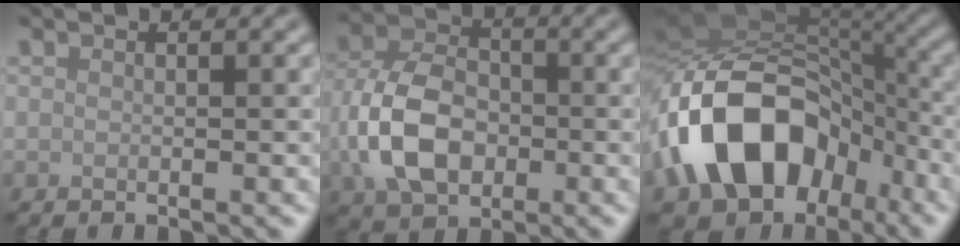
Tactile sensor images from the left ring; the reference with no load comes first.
{"total": 7.8, "force": [-1.7, 5.4, 5.4], "torque": [-0.117, 0.004, -0.042]}
{"total": 15.0, "force": [-5.8, 10.2, 9.4], "torque": [-0.171, 0.006, -0.109]}